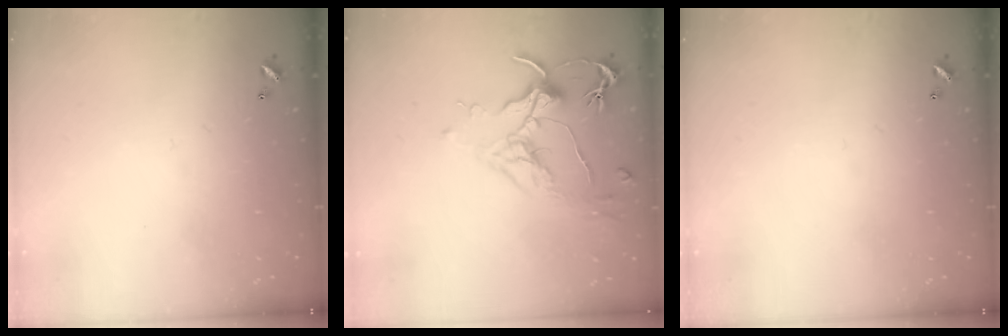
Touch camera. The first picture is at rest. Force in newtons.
{"total": 1.8, "press": 1.6, "slide": 0.9}
{"total": 0.0}